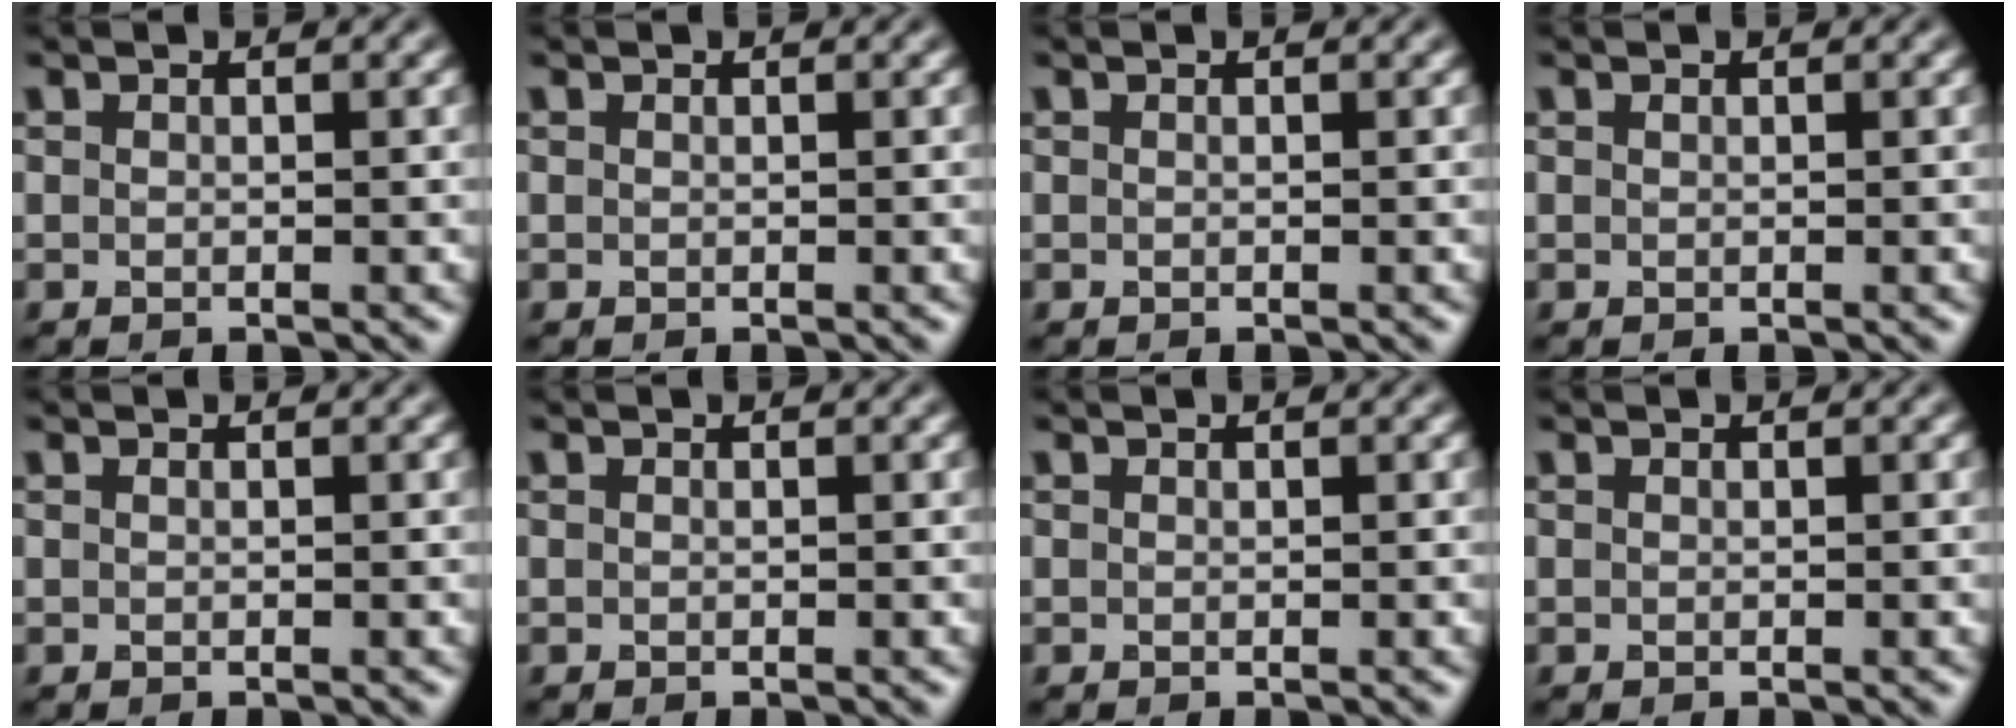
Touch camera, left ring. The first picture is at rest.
{"total": 0.0}
{"total": 0.0}
{"total": 0.0}
{"total": 0.0}
{"total": 0.0}
{"total": 0.0}
{"total": 0.0}